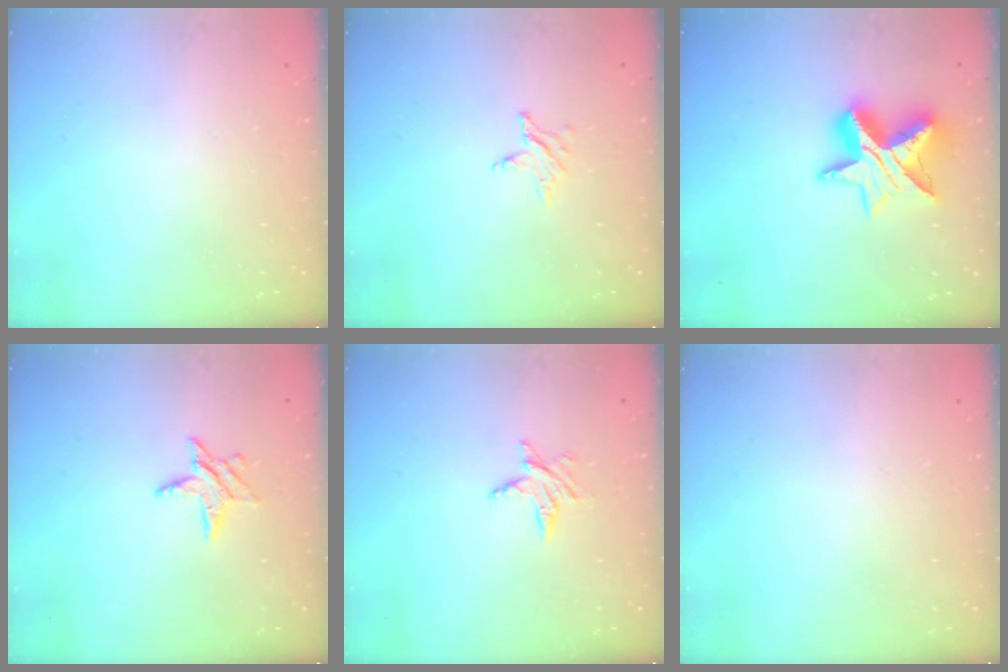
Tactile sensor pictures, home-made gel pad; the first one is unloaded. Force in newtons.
{"total": 2.8, "press": 2.7, "slide": 0.4}
{"total": 14.2, "press": 14.1, "slide": 1.1}
{"total": 6.5, "press": 6.5, "slide": 0.3}
{"total": 5.5, "press": 5.5, "slide": 0.5}
{"total": 0.0}